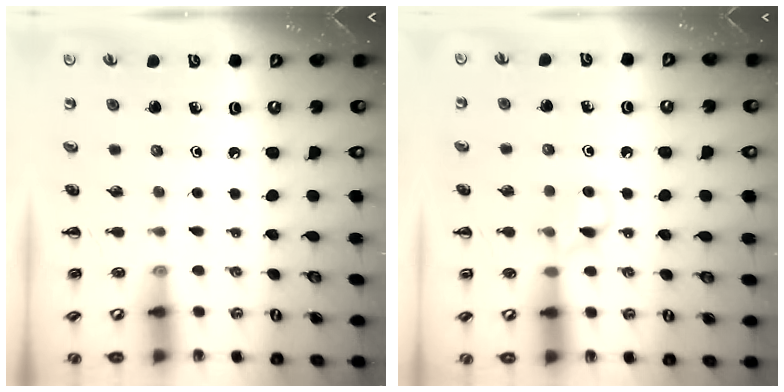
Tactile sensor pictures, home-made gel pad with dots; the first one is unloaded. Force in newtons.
{"total": 5.6, "press": 5.3, "slide": 1.9}